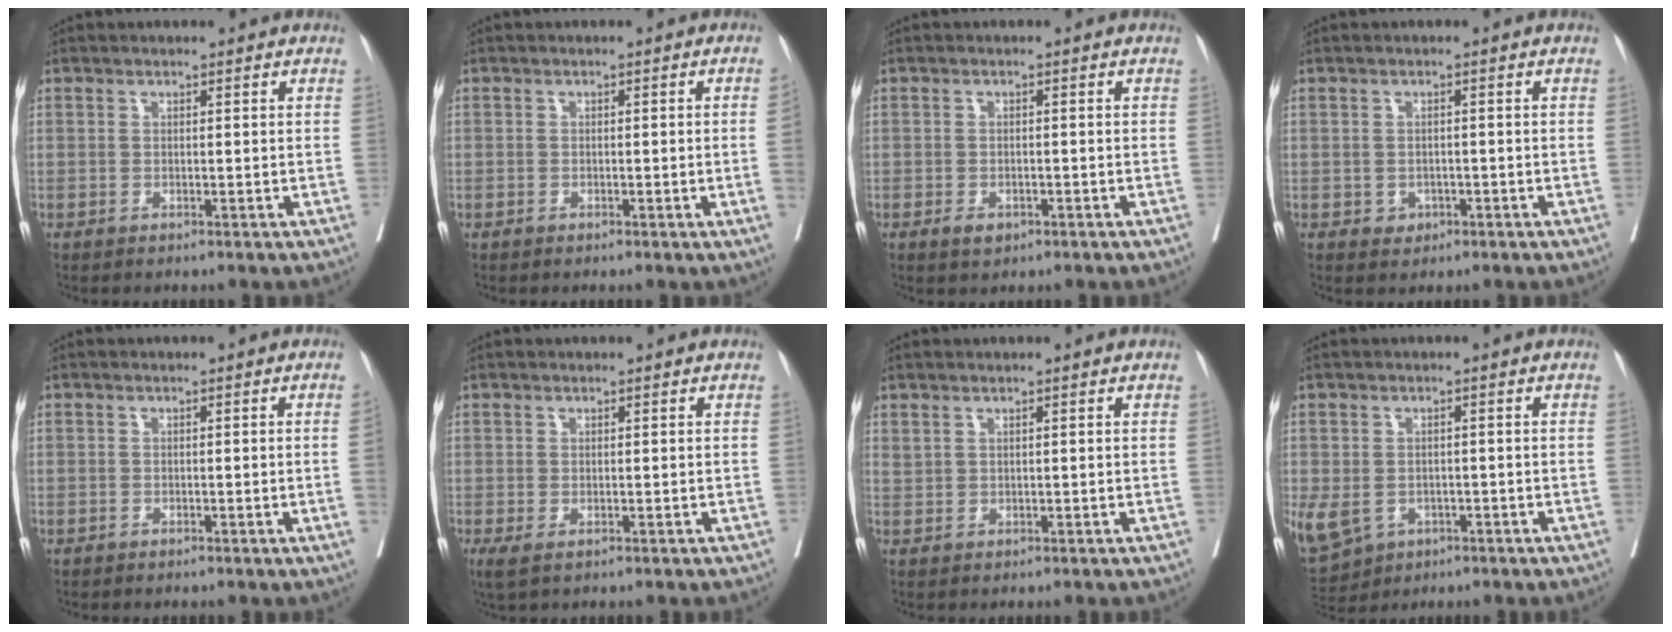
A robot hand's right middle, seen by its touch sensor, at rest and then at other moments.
{"total": 1.8, "force": [-0.4, -0.2, 1.7], "torque": [-0.025, 0.004, -0.003]}
{"total": 2.1, "force": [-1.1, 1.3, 1.3], "torque": [-0.018, 0.002, -0.009]}
{"total": 2.0, "force": [-0.8, 1.7, 0.7], "torque": [-0.005, 0.006, -0.005]}
{"total": 1.0, "force": [-0.3, -0.1, 0.9], "torque": [-0.014, 0.003, -0.004]}
{"total": 2.2, "force": [-0.8, 1.0, 1.9], "torque": [-0.039, -0.009, -0.008]}
{"total": 0.9, "force": [0.8, 0.3, 0.2], "torque": [-0.004, 0.007, 0.020]}
{"total": 17.3, "force": [-6.6, 13.9, 7.9], "torque": [-0.248, -0.012, -0.086]}